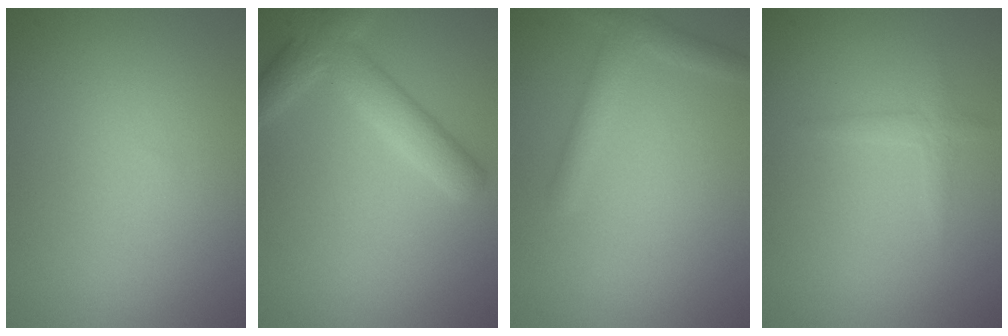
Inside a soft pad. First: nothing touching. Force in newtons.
{"total": 4.1, "press": 4.1, "slide": 0.2}
{"total": 2.2, "press": 2.2, "slide": 0.0}
{"total": 1.1, "press": 1.1, "slide": 0.1}